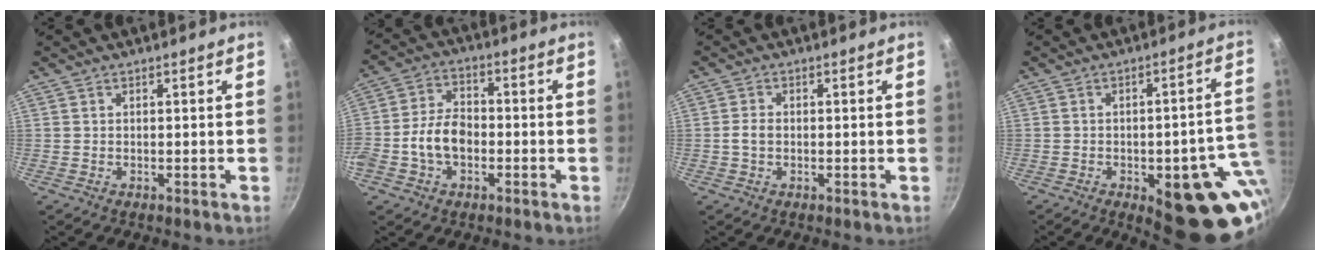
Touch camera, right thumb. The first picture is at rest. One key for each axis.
{"total": 9.1, "fx": -2.3, "fy": 6.2, "fz": 6.3, "tx": -0.098, "ty": 0.034, "tz": -0.053}
{"total": 2.2, "fx": -0.3, "fy": 1.6, "fz": 1.5, "tx": -0.029, "ty": 0.010, "tz": -0.007}
{"total": 19.1, "fx": -5.1, "fy": 7.7, "fz": 16.7, "tx": -0.142, "ty": 0.011, "tz": -0.060}